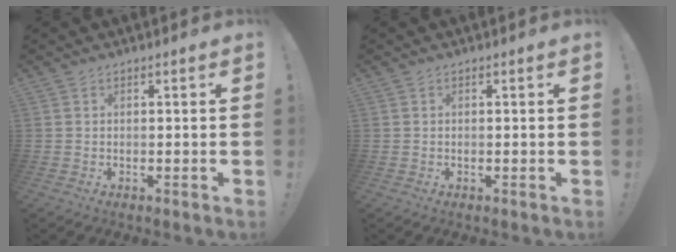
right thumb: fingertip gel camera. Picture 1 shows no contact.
{"total": 0.0}